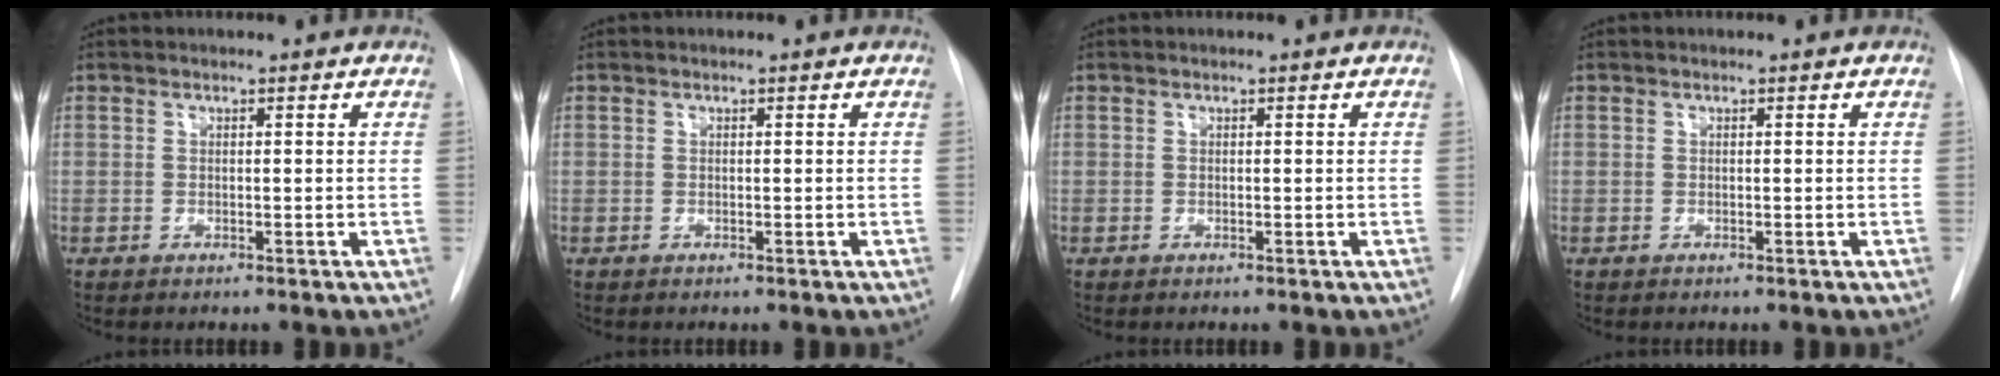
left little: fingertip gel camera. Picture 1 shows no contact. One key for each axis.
{"total": 0.0}
{"total": 0.0}
{"total": 0.0}